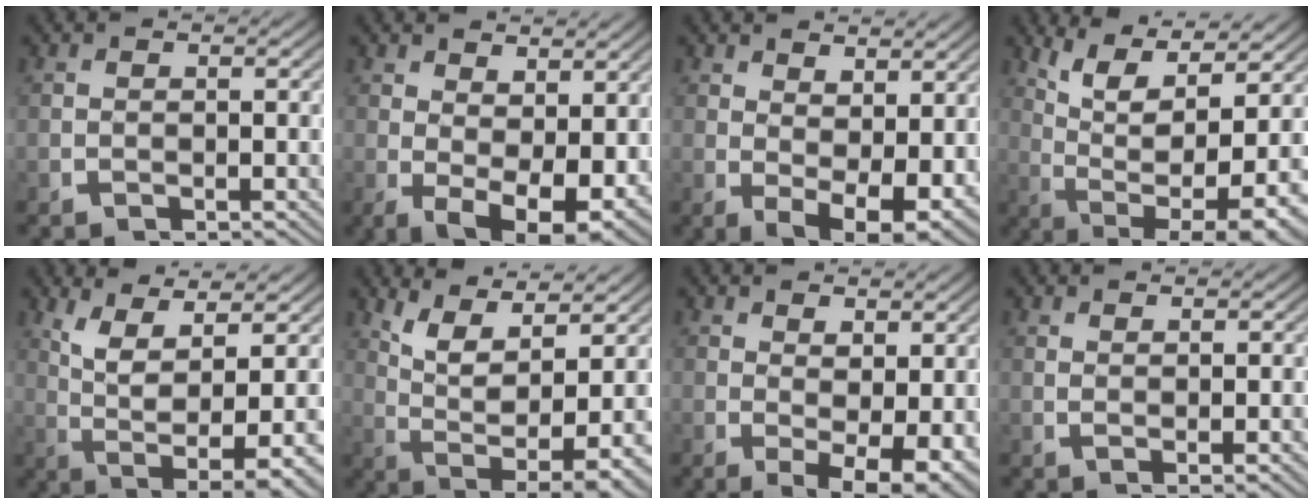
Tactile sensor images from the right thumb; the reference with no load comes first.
{"total": 7.5, "force": [-1.1, 4.8, 5.7], "torque": [-0.107, -0.053, 0.009]}
{"total": 6.3, "force": [-0.2, 3.7, 5.0], "torque": [-0.093, -0.044, 0.022]}
{"total": 11.8, "force": [0.8, 7.3, 9.2], "torque": [-0.179, -0.043, 0.029]}
{"total": 9.3, "force": [0.5, 4.8, 8.0], "torque": [-0.152, -0.033, 0.025]}
{"total": 9.9, "force": [1.5, 5.5, 8.1], "torque": [-0.160, -0.037, 0.039]}
{"total": 5.9, "force": [-0.7, 3.2, 4.8], "torque": [-0.087, -0.039, 0.009]}
{"total": 1.5, "force": [1.0, -0.2, 1.1], "torque": [-0.021, -0.007, 0.025]}